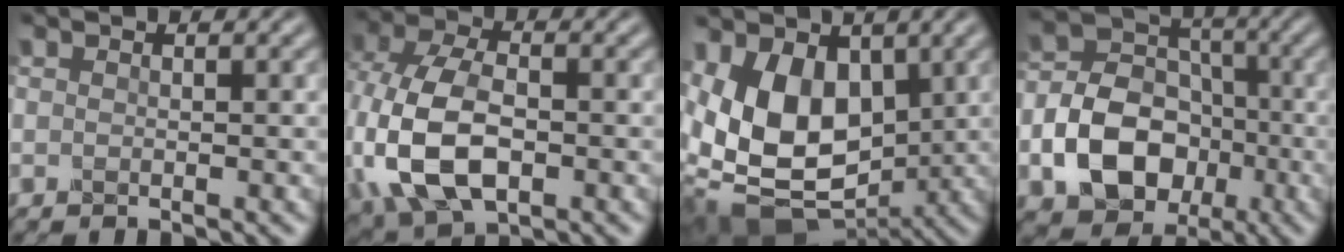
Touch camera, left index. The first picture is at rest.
{"total": 10.7, "force": [-1.7, 7.0, 7.9], "torque": [-0.207, -0.010, -0.036]}
{"total": 11.7, "force": [0.6, 7.9, 8.5], "torque": [-0.172, -0.027, 0.015]}
{"total": 8.8, "force": [-3.0, 6.7, 4.9], "torque": [-0.091, 0.002, -0.059]}